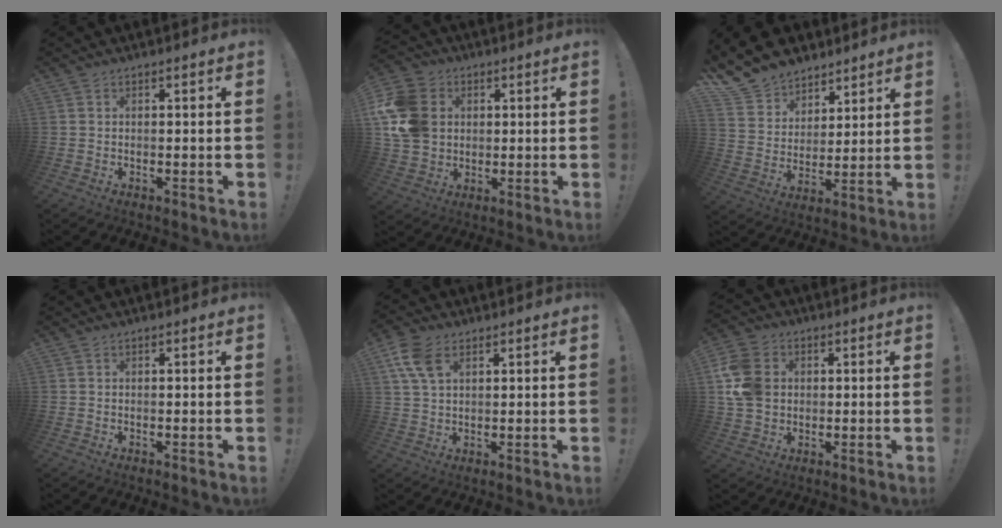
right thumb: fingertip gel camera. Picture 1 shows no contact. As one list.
[{"total": 15.3, "force": [2.5, 12.7, 8.1], "torque": [-0.156, 0.004, 0.054]}, {"total": 12.7, "force": [10.0, 7.5, 2.2], "torque": [-0.057, -0.083, 0.194]}, {"total": 0.0}, {"total": 8.8, "force": [4.0, 5.3, 5.6], "torque": [-0.109, -0.005, 0.081]}, {"total": 12.8, "force": [1.7, 10.4, 7.3], "torque": [-0.149, 0.004, 0.036]}]